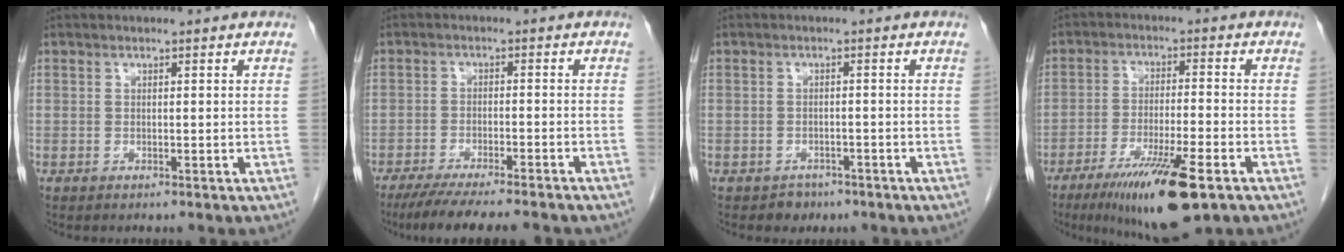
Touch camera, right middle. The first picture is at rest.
{"total": 13.3, "force": [-11.4, 1.1, 6.7], "torque": [-0.102, -0.027, -0.166]}
{"total": 2.3, "force": [-1.6, 1.6, 0.2], "torque": [-0.013, 0.005, -0.020]}
{"total": 13.0, "force": [-7.5, 1.4, 10.5], "torque": [-0.181, -0.032, -0.120]}